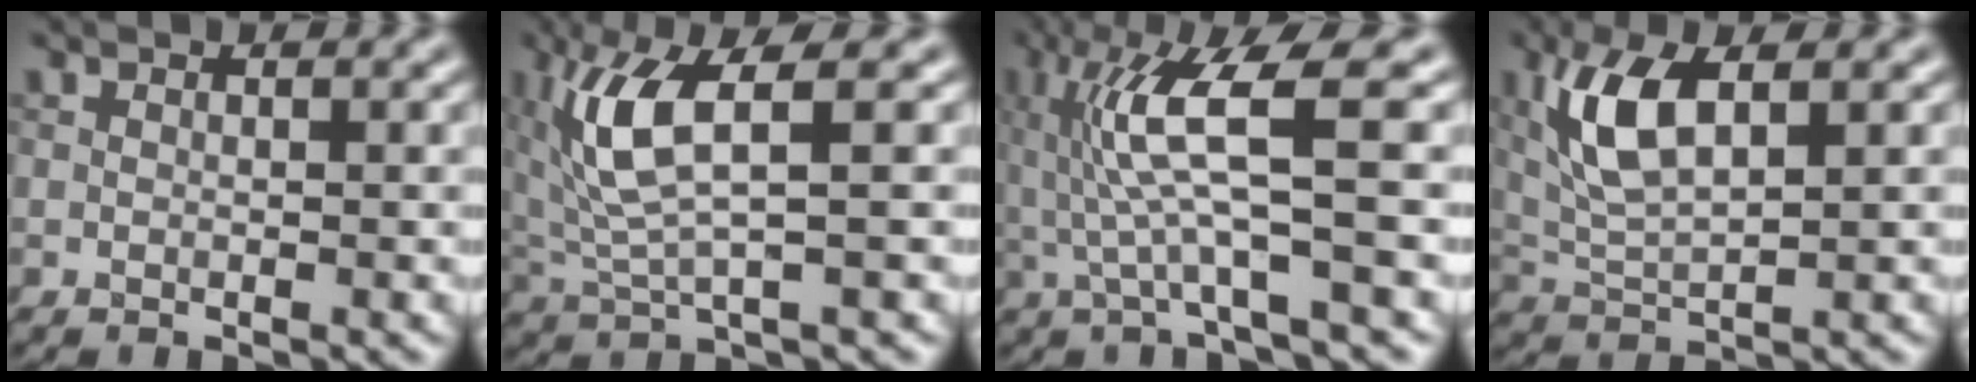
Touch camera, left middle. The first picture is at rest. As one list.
[{"total": 6.3, "force": [1.7, 1.6, 5.8], "torque": [-0.143, 0.001, 0.035]}, {"total": 6.0, "force": [0.1, 0.3, 6.0], "torque": [-0.133, 0.014, 0.006]}, {"total": 5.5, "force": [2.0, 2.0, 4.7], "torque": [-0.109, 0.005, 0.041]}]